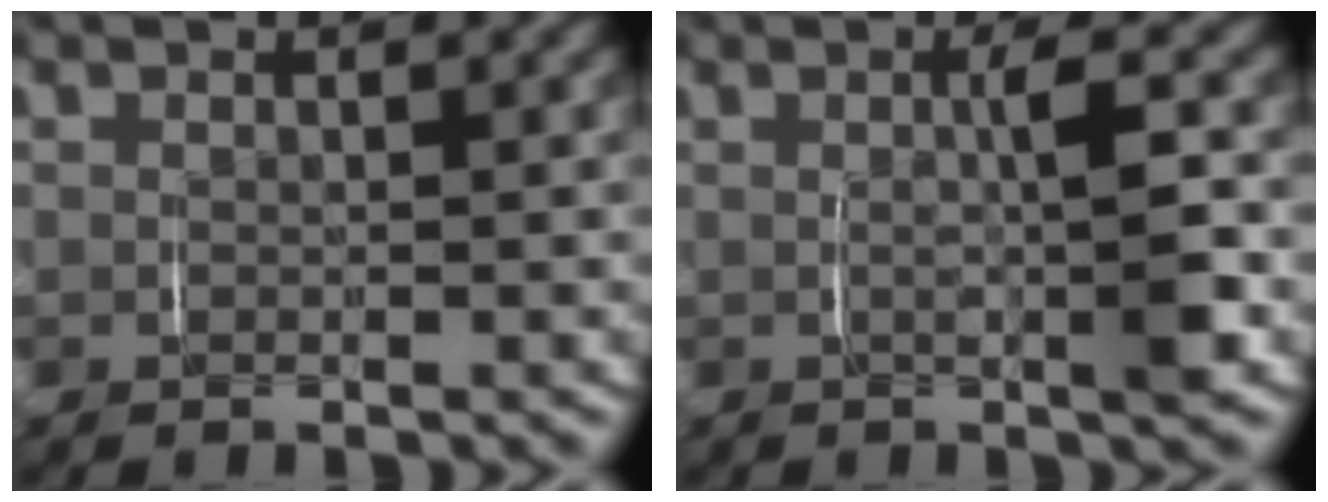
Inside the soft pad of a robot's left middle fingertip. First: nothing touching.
{"total": 3.6, "force": [-0.2, 0.5, 3.6], "torque": [-0.052, 0.006, -0.005]}